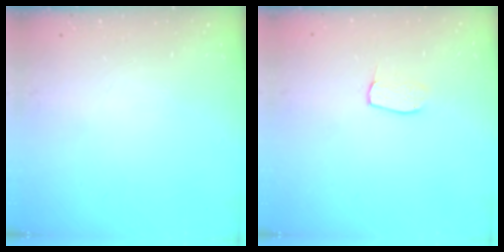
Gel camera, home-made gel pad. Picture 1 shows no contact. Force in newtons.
{"total": 3.9, "press": 3.9, "slide": 0.2}